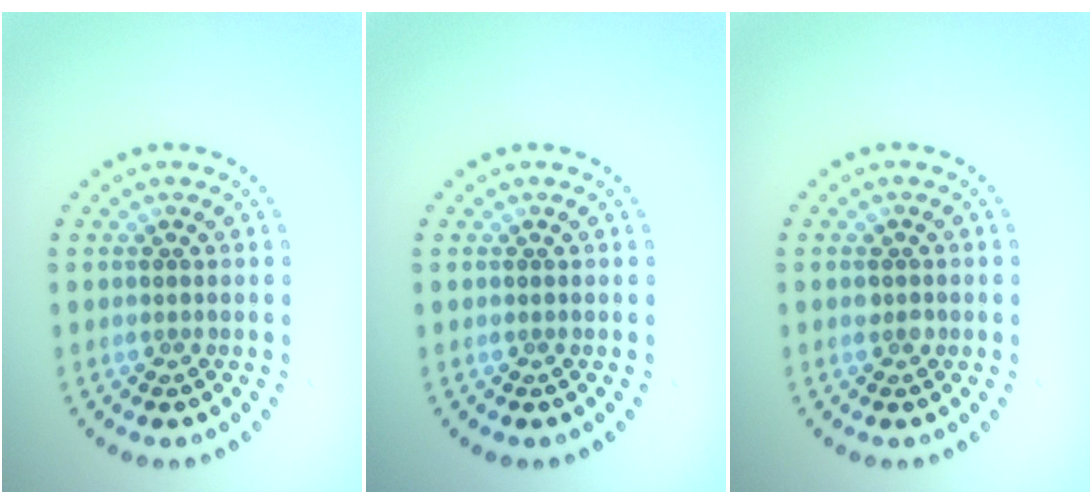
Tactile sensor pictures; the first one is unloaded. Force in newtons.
{"total": 0.0}
{"total": 1.0, "press": 1.0, "slide": 0.3}